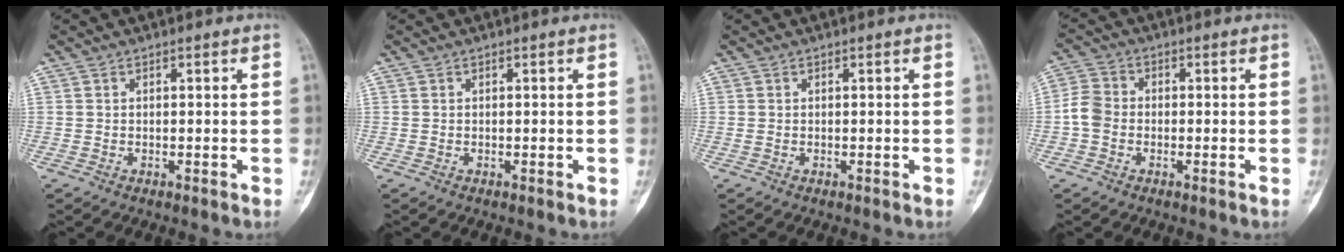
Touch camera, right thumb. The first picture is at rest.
{"total": 0.0}
{"total": 0.0}
{"total": 4.5, "force": [-1.2, 3.5, 2.5], "torque": [-0.044, 0.009, -0.037]}